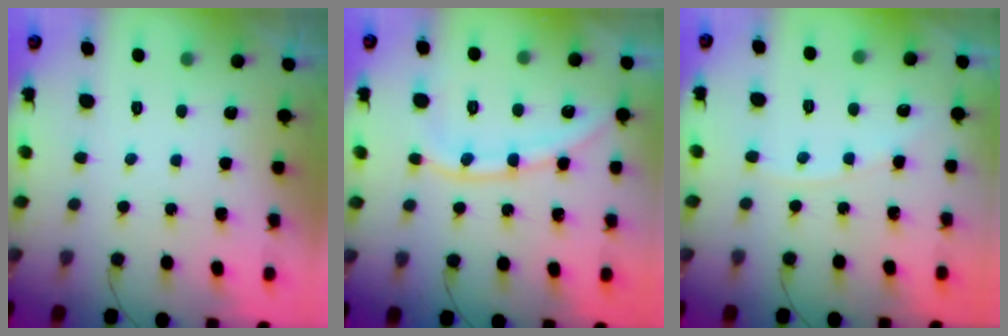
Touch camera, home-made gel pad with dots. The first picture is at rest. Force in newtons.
{"total": 9.7, "press": 9.6, "slide": 1.4}
{"total": 3.1, "press": 3.1, "slide": 0.5}